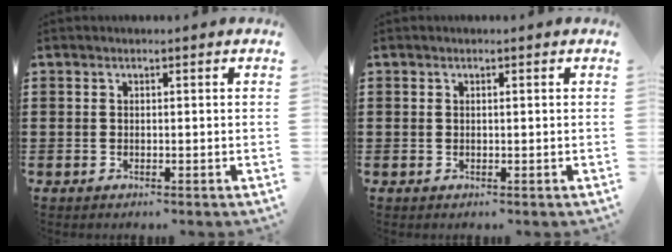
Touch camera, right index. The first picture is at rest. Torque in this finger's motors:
{"motor_torque": [-0.16, 0.33, 0.04, -0.01]}